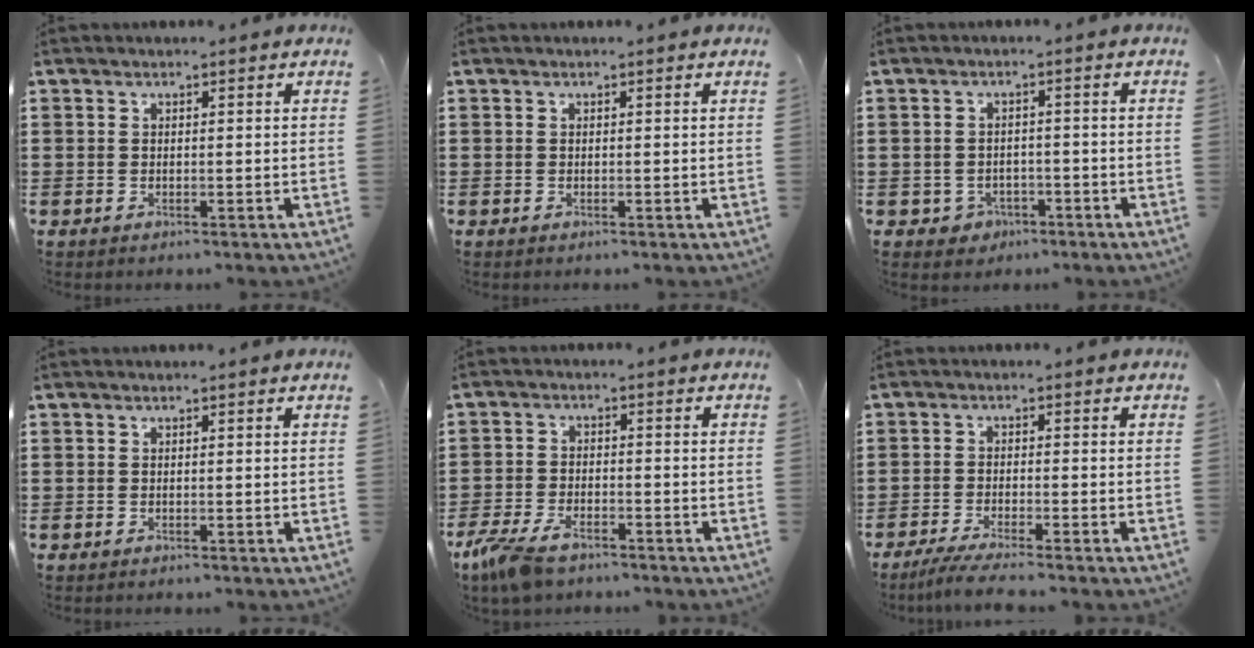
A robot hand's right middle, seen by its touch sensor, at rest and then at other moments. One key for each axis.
{"total": 0.0}
{"total": 2.0, "fx": -1.4, "fy": 1.3, "fz": 0.3, "tx": -0.016, "ty": -0.002, "tz": -0.032}
{"total": 0.0}
{"total": 5.1, "fx": -3.8, "fy": 1.7, "fz": 3.0, "tx": -0.083, "ty": -0.007, "tz": -0.081}
{"total": 3.1, "fx": -2.6, "fy": -0.4, "fz": 1.6, "tx": -0.035, "ty": -0.010, "tz": -0.050}